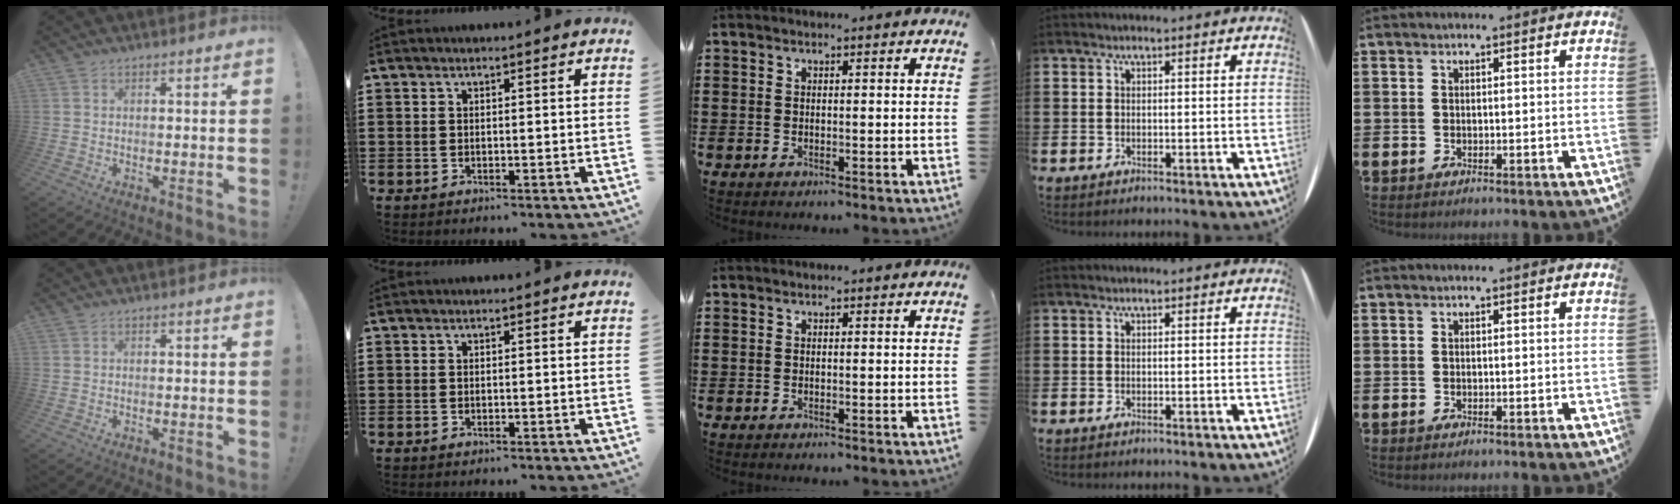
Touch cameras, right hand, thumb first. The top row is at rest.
{}